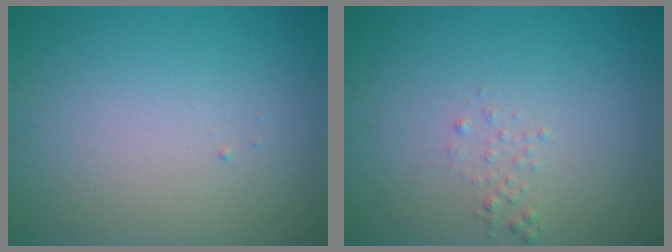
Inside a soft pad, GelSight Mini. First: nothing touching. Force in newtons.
{"total": 0.8, "press": 0.8, "slide": 0.1}